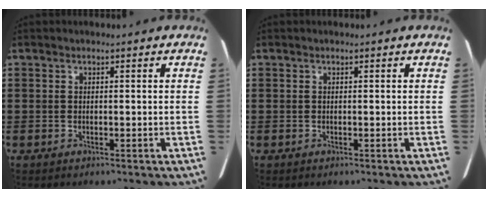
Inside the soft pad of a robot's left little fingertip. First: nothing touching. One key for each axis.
{"total": 0.0}